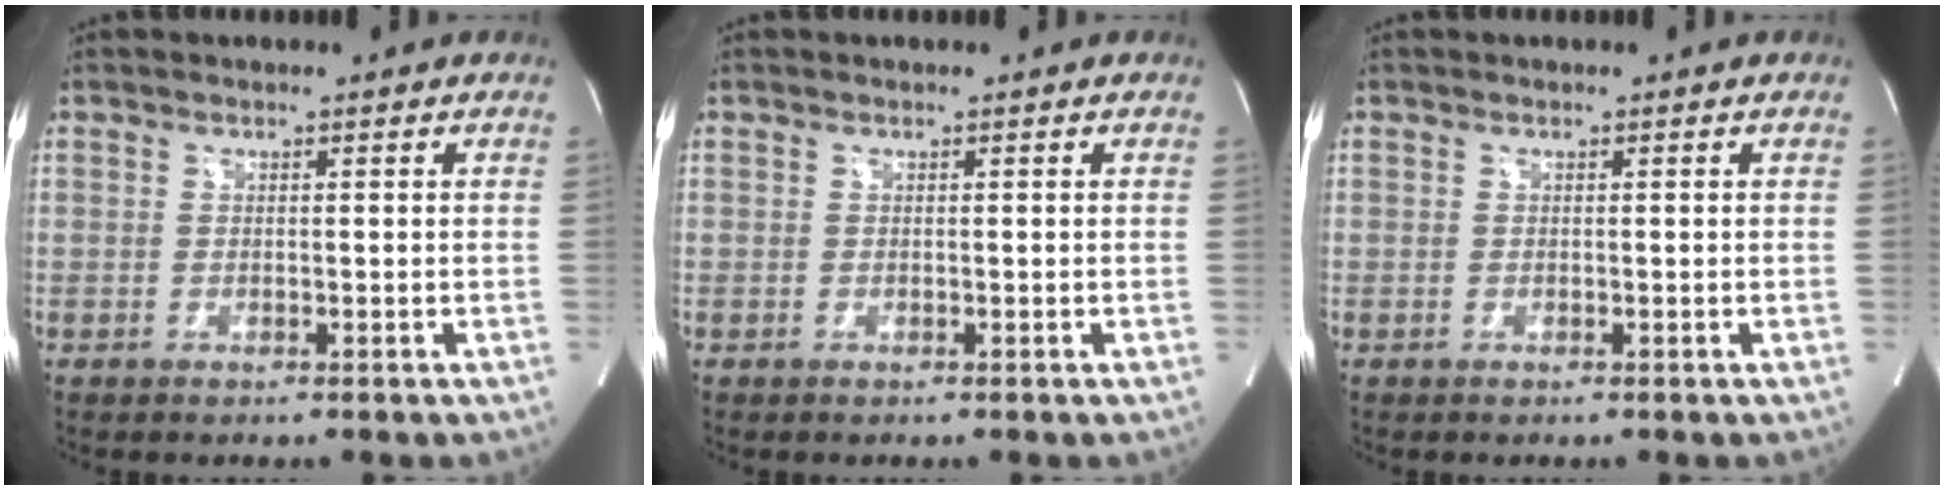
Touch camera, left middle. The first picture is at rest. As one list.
[{"total": 0.0}, {"total": 0.0}]